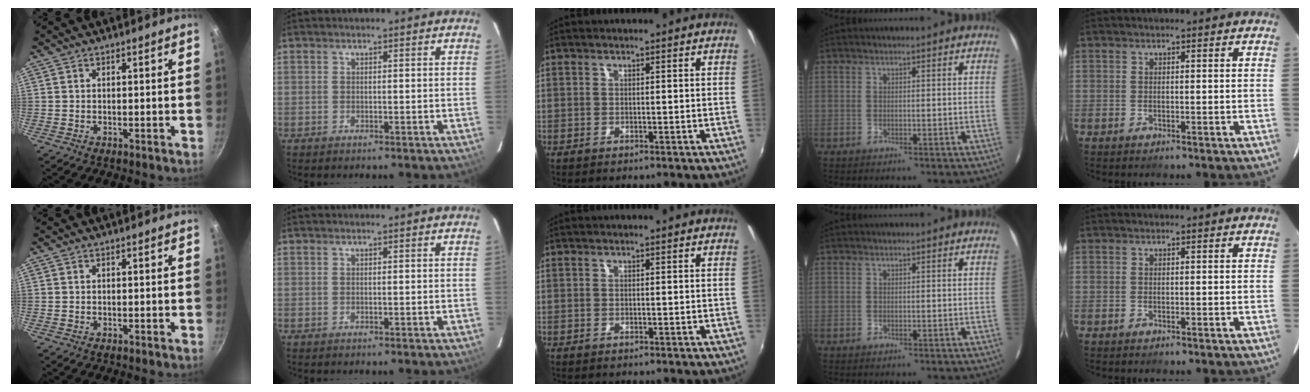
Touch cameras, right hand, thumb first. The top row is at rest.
{}